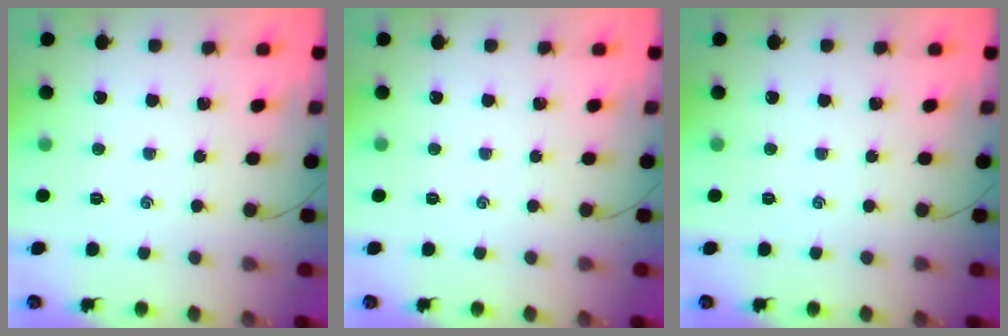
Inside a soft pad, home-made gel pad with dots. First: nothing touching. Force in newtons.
{"total": 0.0}
{"total": 0.0}